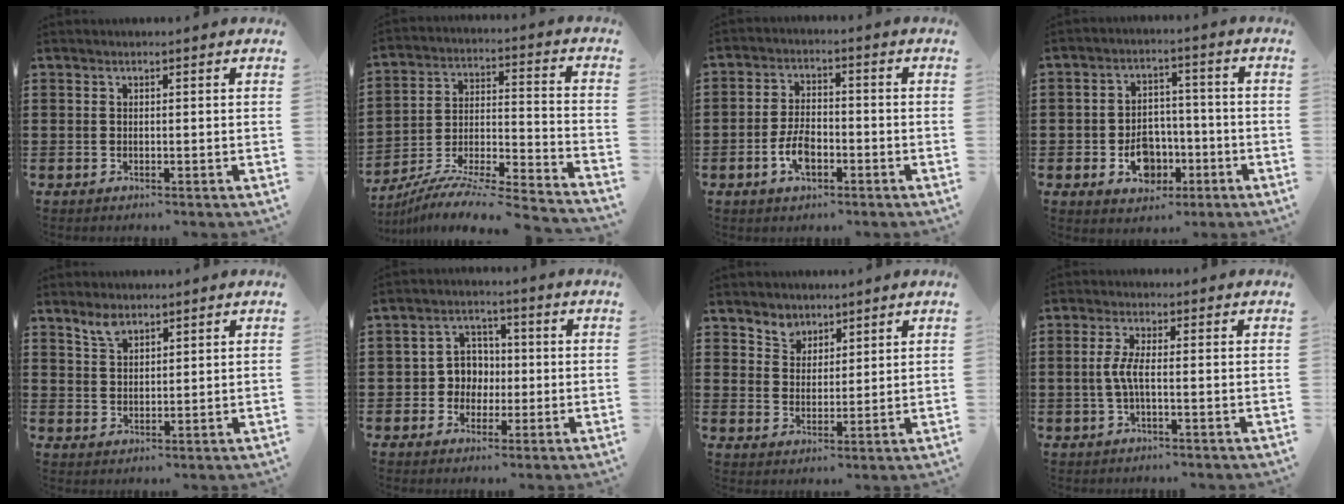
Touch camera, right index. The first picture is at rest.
{"total": 7.7, "force": [-7.2, 0.2, 2.8], "torque": [-0.046, -0.002, -0.146]}
{"total": 5.5, "force": [-2.2, 2.9, 4.1], "torque": [-0.095, 0.001, -0.045]}
{"total": 7.0, "force": [-2.3, 5.3, 4.0], "torque": [-0.054, 0.006, -0.043]}
{"total": 3.3, "force": [2.5, 1.5, 1.6], "torque": [-0.037, 0.004, 0.047]}
{"total": 4.8, "force": [-0.5, 4.5, 1.5], "torque": [-0.044, 0.016, -0.013]}
{"total": 4.0, "force": [3.1, 2.5, -0.3], "torque": [-0.014, 0.004, 0.058]}
{"total": 3.6, "force": [-0.6, 0.7, 3.5], "torque": [-0.094, -0.009, -0.022]}